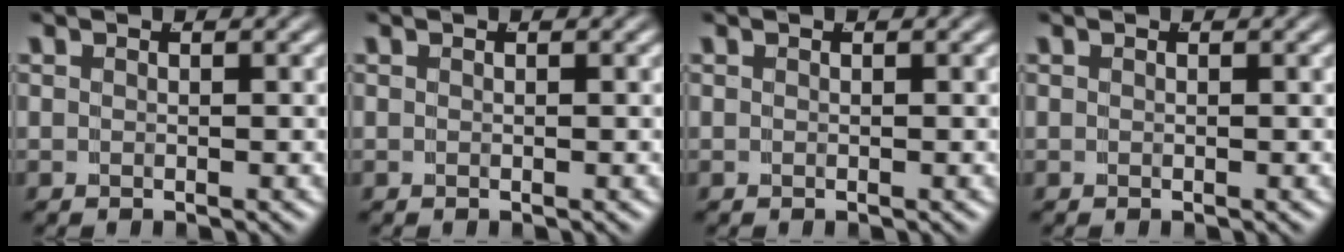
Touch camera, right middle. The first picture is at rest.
{"total": 0.0}
{"total": 0.0}
{"total": 0.0}